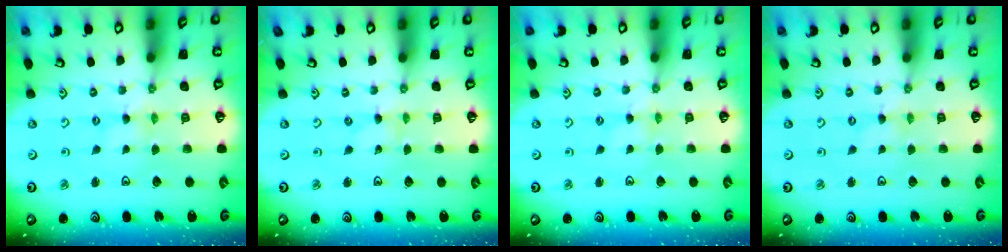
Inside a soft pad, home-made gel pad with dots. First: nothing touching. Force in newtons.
{"total": 0.0}
{"total": 0.0}
{"total": 0.0}